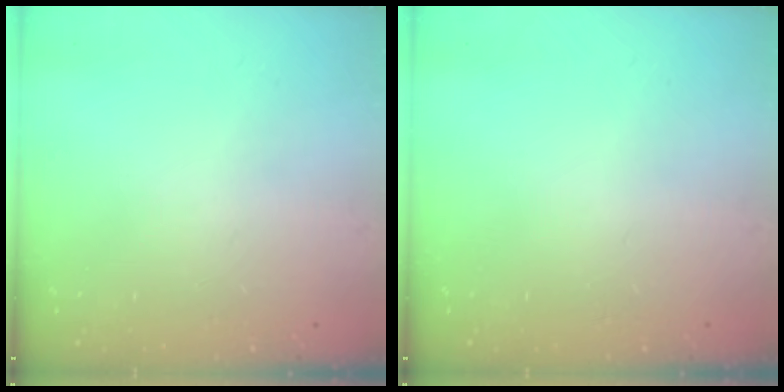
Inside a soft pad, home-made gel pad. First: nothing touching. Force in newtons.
{"total": 0.0}